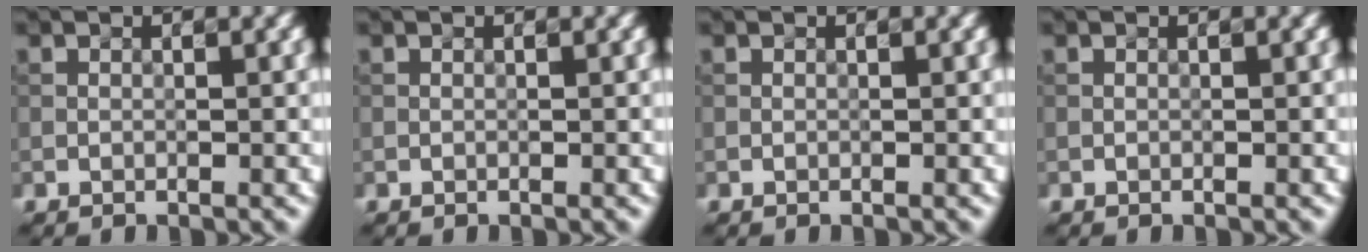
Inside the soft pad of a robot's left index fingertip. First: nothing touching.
{"total": 0.0}
{"total": 0.0}
{"total": 0.0}